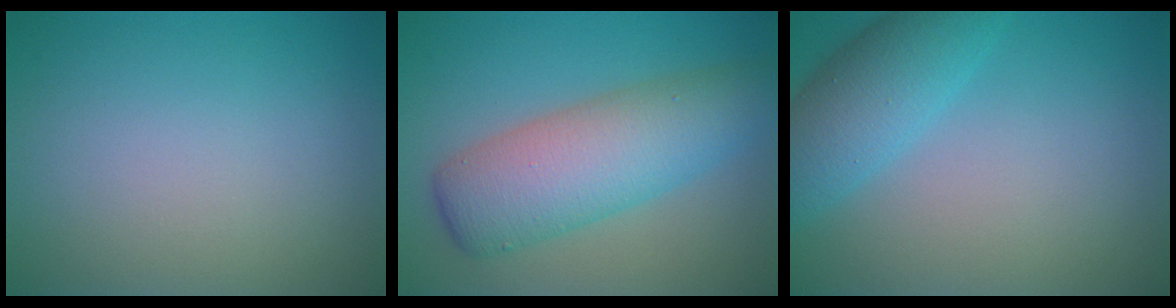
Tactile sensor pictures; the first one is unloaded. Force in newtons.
{"total": 7.6, "press": 7.6, "slide": 0.2}
{"total": 5.0, "press": 5.0, "slide": 0.2}